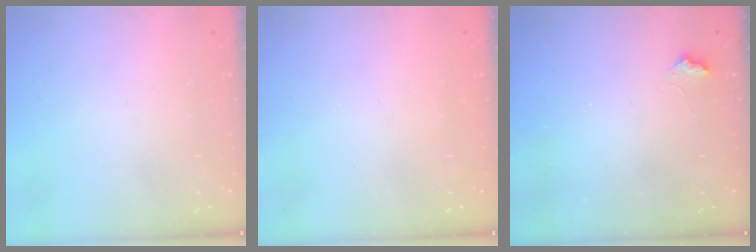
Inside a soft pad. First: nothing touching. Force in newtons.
{"total": 0.9, "press": 0.9, "slide": 0.3}
{"total": 2.8, "press": 2.7, "slide": 0.6}